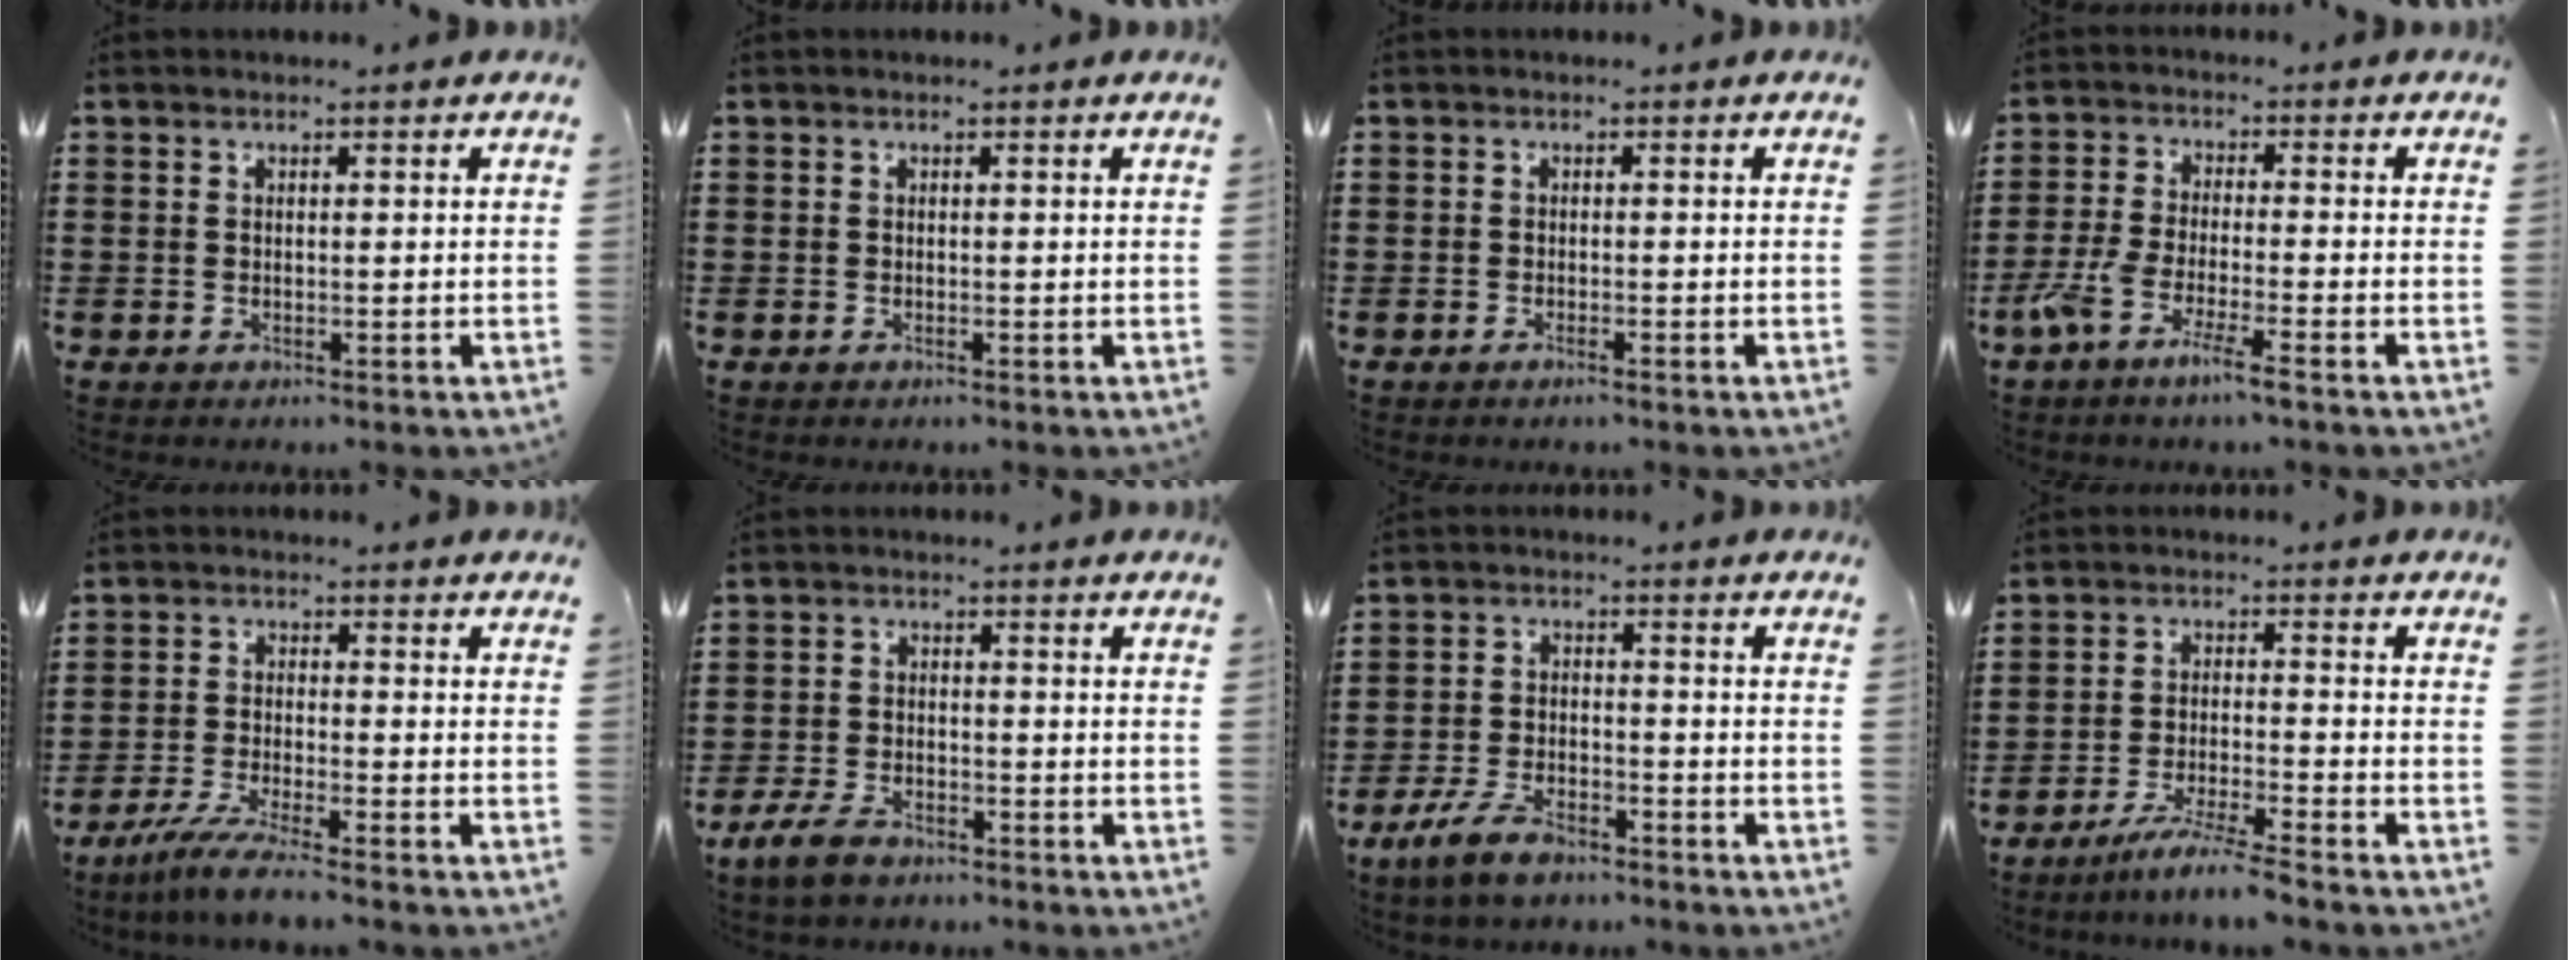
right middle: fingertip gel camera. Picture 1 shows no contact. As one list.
[{"total": 0.0}, {"total": 0.8, "force": [-0.6, 0.0, 0.5], "torque": [-0.010, -0.001, -0.011]}, {"total": 6.1, "force": [-4.3, 0.1, 4.2], "torque": [-0.102, -0.019, -0.086]}, {"total": 5.0, "force": [-4.2, -0.3, 2.8], "torque": [-0.065, -0.020, -0.081]}, {"total": 4.0, "force": [-2.9, 1.8, 2.1], "torque": [-0.057, 0.005, -0.062]}, {"total": 6.3, "force": [-4.4, 2.4, 3.8], "torque": [-0.087, 0.004, -0.086]}, {"total": 5.6, "force": [-4.8, -0.6, 2.7], "torque": [-0.054, -0.017, -0.091]}]